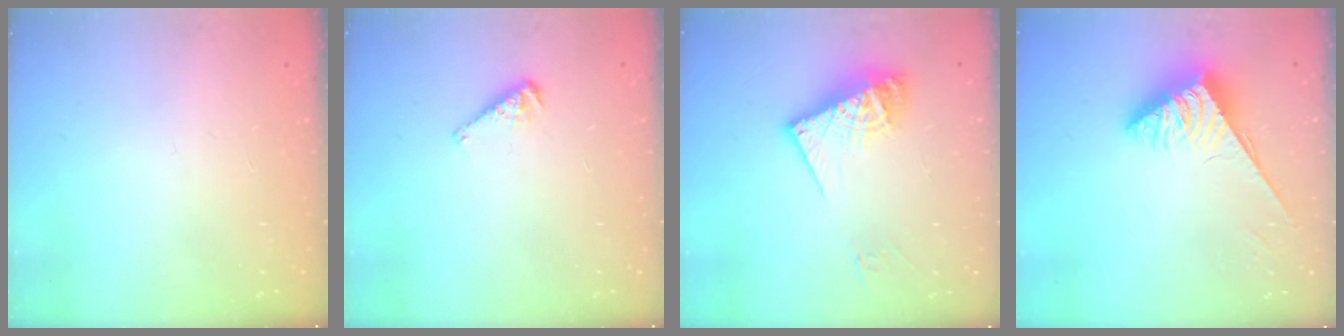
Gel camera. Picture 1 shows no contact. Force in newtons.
{"total": 5.0, "press": 4.9, "slide": 0.7}
{"total": 13.8, "press": 13.7, "slide": 1.5}
{"total": 3.8, "press": 3.8, "slide": 0.6}